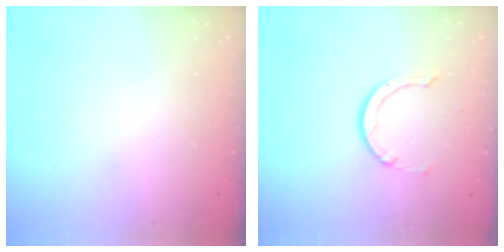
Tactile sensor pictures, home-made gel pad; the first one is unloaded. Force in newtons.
{"total": 3.0, "press": 3.0, "slide": 0.3}